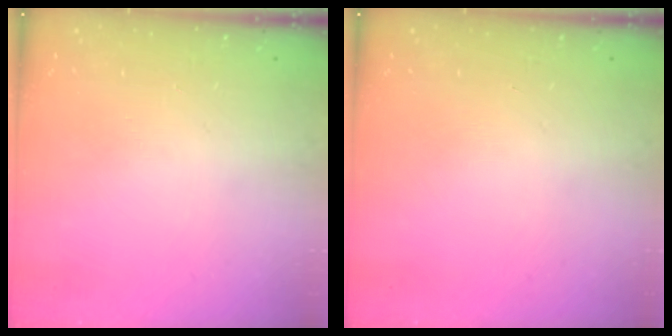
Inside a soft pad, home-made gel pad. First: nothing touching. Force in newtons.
{"total": 0.0}